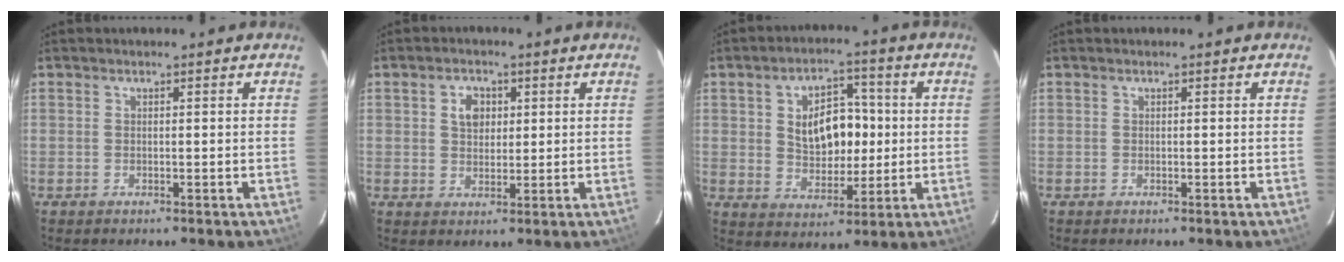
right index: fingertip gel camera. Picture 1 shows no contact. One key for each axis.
{"total": 4.2, "fx": 1.3, "fy": 3.2, "fz": 2.4, "tx": -0.035, "ty": 0.013, "tz": 0.026}
{"total": 10.5, "fx": 1.1, "fy": 7.0, "fz": 7.7, "tx": -0.138, "ty": 0.021, "tz": 0.034}
{"total": 0.0}